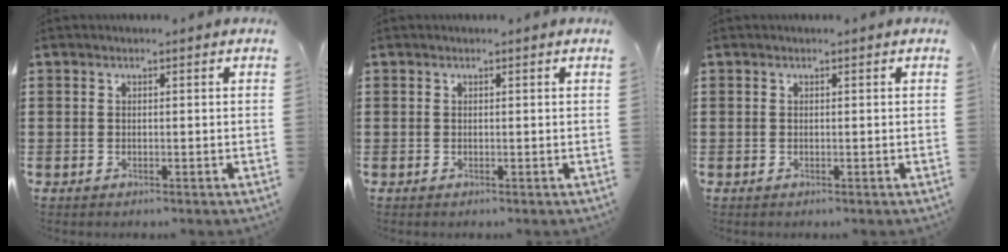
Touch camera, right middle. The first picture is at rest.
{"total": 0.0}
{"total": 0.0}